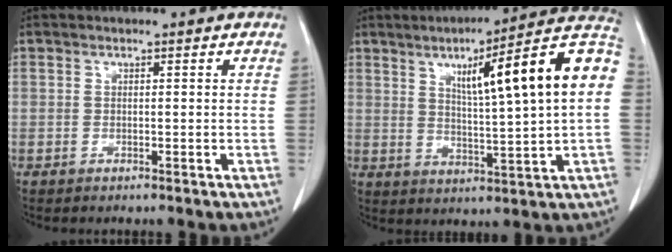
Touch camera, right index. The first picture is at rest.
{"total": 18.4, "force": [4.4, 0.4, 17.8], "torque": [-0.245, 0.026, 0.055]}